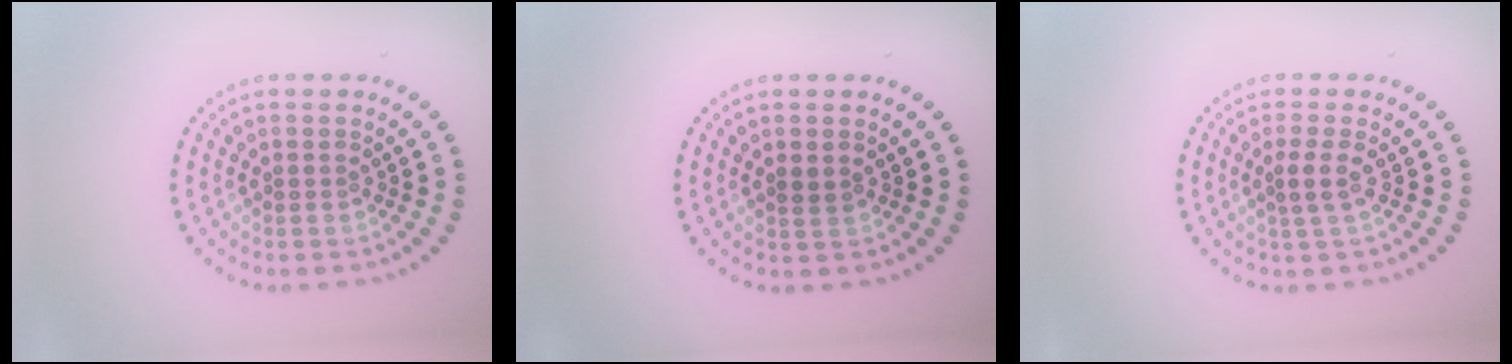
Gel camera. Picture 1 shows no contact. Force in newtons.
{"total": 0.8, "press": 0.7, "slide": 0.3}
{"total": 1.6, "press": 1.1, "slide": 1.1}